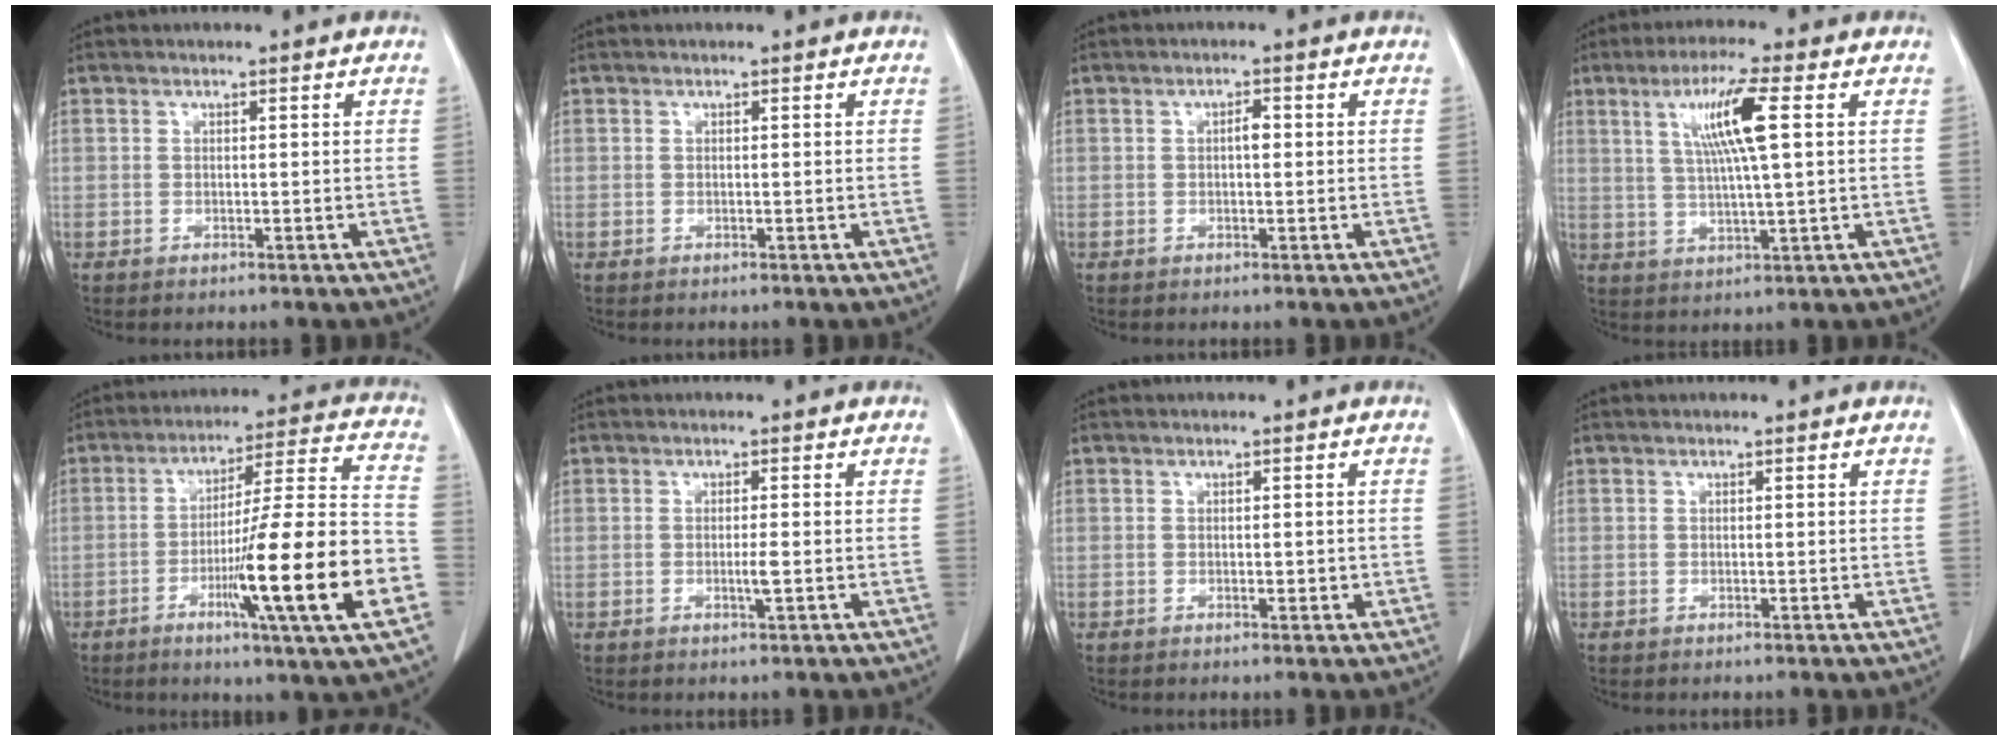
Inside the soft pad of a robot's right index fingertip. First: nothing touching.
{"total": 0.0}
{"total": 1.5, "force": [0.1, 0.5, 1.4], "torque": [-0.023, 0.004, 0.000]}
{"total": 8.9, "force": [2.7, -0.2, 8.5], "torque": [-0.158, 0.006, 0.050]}
{"total": 19.7, "force": [-6.3, -0.5, 18.6], "torque": [-0.276, -0.007, -0.102]}
{"total": 1.6, "force": [-0.3, -0.1, 1.6], "torque": [-0.031, -0.004, -0.006]}
{"total": 1.0, "force": [-0.2, 0.3, 0.9], "torque": [-0.014, -0.001, 0.000]}
{"total": 0.0}